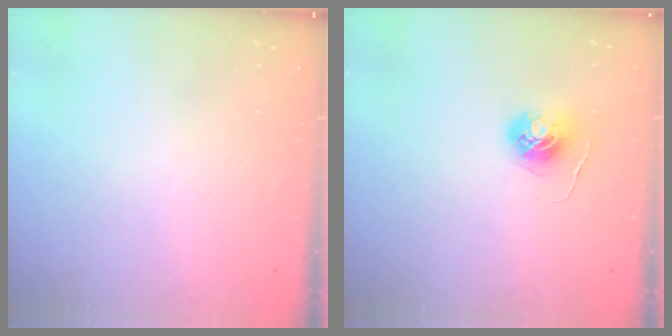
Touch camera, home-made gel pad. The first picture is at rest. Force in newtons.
{"total": 5.9, "press": 5.9, "slide": 0.3}